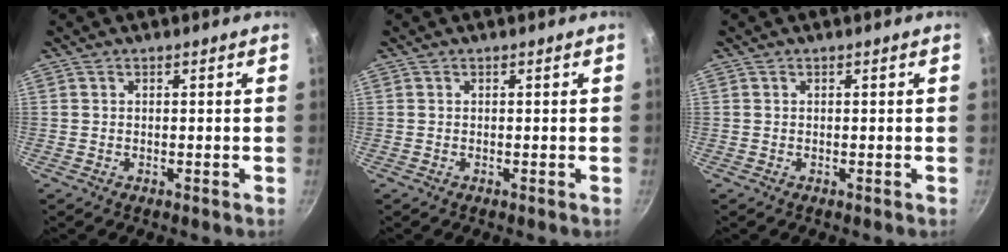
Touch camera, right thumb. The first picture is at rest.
{"total": 0.0}
{"total": 0.0}